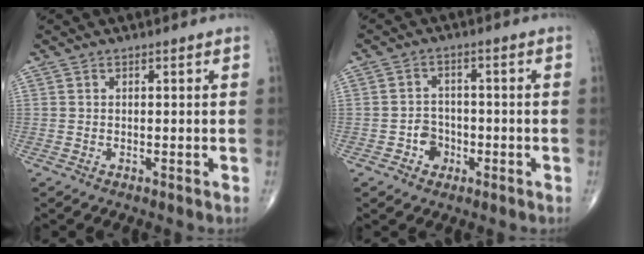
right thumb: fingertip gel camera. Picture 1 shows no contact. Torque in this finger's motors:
{"motor_torque": [0.76, 0.38, 0.31, -0.16, 0.00]}